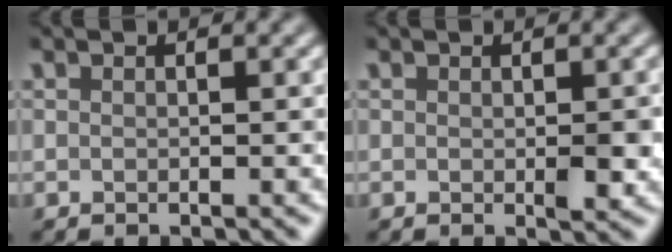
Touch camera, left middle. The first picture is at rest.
{"total": 1.7, "force": [-0.2, 0.7, 1.6], "torque": [-0.018, -0.005, 0.000]}